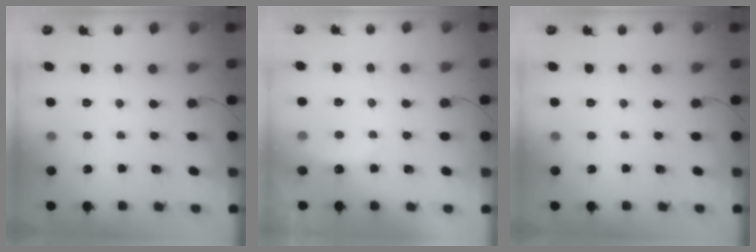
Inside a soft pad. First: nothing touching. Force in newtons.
{"total": 5.0, "press": 4.8, "slide": 1.1}
{"total": 0.0}